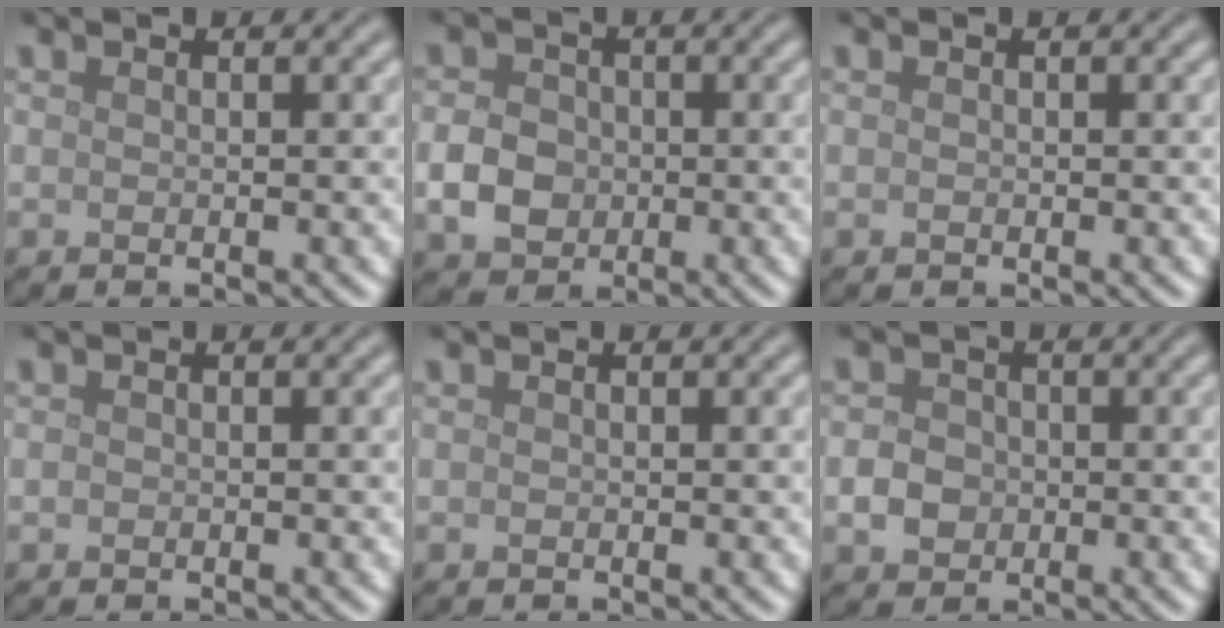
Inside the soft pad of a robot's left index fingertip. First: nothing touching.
{"total": 3.6, "force": [-0.7, 3.1, 1.9], "torque": [-0.035, 0.002, -0.017]}
{"total": 0.0}
{"total": 0.0}
{"total": 0.0}
{"total": 2.4, "force": [-0.5, 2.1, 1.0], "torque": [-0.016, 0.001, -0.014]}